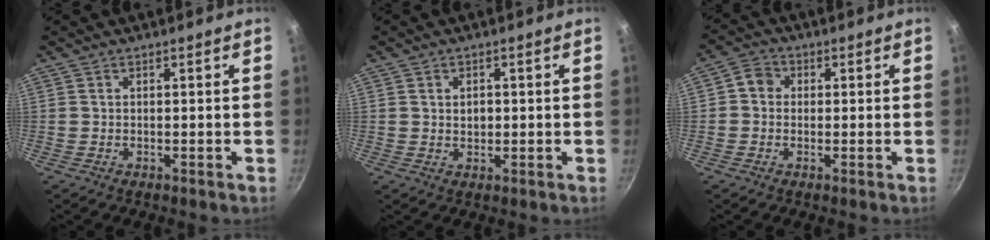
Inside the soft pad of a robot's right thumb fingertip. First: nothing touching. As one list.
[{"total": 2.4, "force": [0.3, 1.8, 1.5], "torque": [-0.015, 0.001, 0.006]}, {"total": 3.9, "force": [0.2, 3.5, 1.7], "torque": [-0.017, 0.007, -0.013]}]